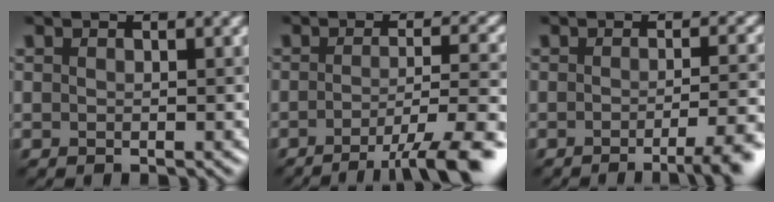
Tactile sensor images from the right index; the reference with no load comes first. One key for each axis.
{"total": 8.2, "fx": -4.7, "fy": 1.5, "fz": 6.6, "tx": -0.084, "ty": 0.004, "tz": -0.068}
{"total": 5.1, "fx": -2.6, "fy": 1.1, "fz": 4.2, "tx": -0.048, "ty": -0.002, "tz": -0.036}